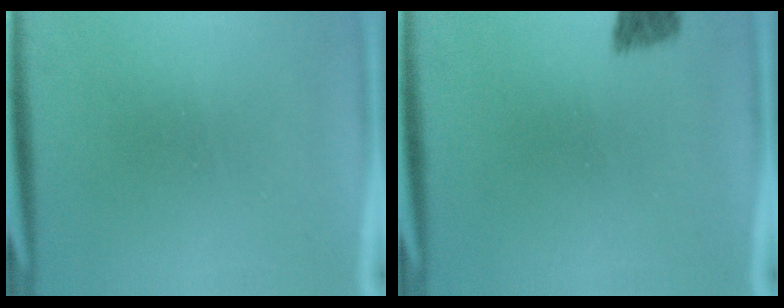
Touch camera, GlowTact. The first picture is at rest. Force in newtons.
{"total": 3.1}